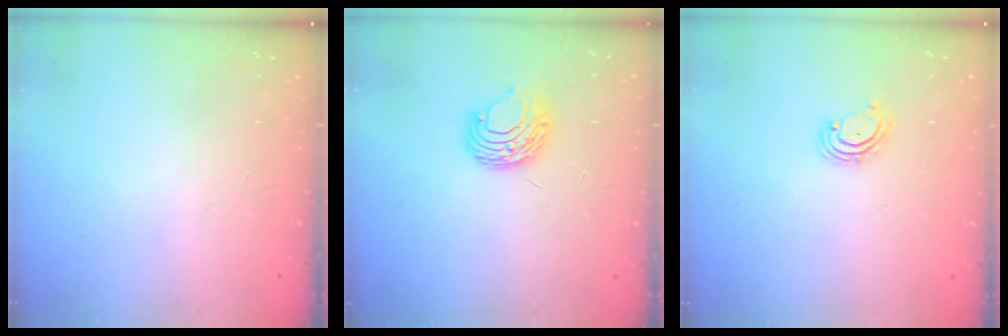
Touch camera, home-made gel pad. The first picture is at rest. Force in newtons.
{"total": 8.1, "press": 8.1, "slide": 0.5}
{"total": 2.8, "press": 2.8, "slide": 0.2}